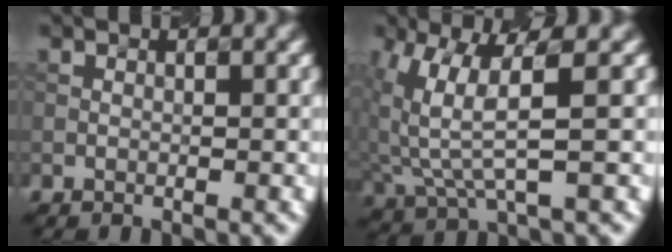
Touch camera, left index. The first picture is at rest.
{"total": 5.5, "force": [1.8, 1.7, 4.9], "torque": [-0.130, 0.000, 0.046]}